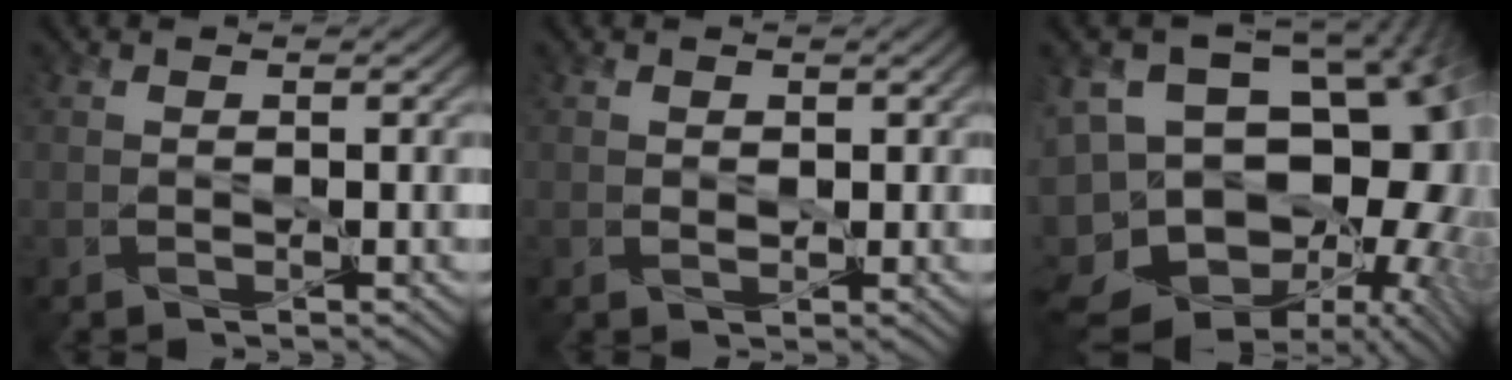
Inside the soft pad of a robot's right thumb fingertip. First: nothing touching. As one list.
[{"total": 1.2, "force": [0.3, 0.9, 0.7], "torque": [-0.023, -0.002, 0.002]}, {"total": 19.4, "force": [-6.0, 12.1, 13.9], "torque": [-0.220, 0.010, -0.075]}]